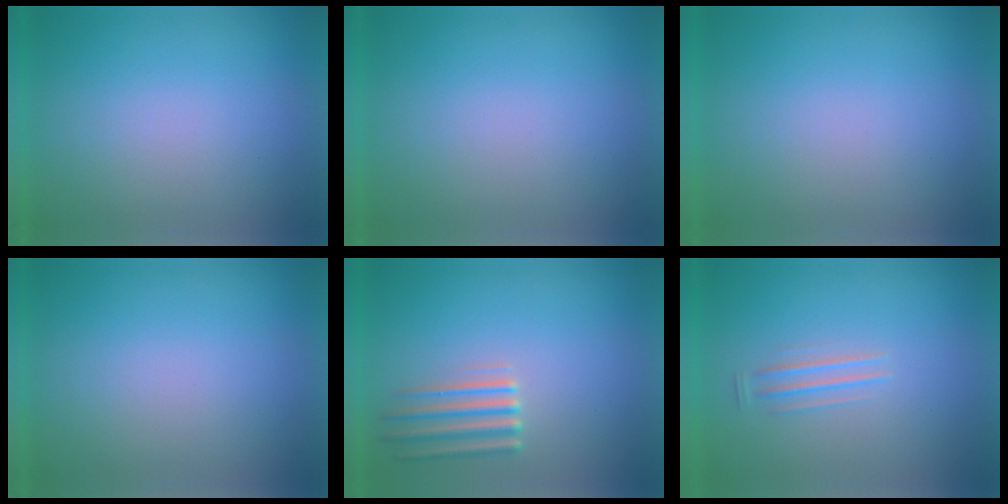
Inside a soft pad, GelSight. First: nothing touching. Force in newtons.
{"total": 0.0}
{"total": 1.0}
{"total": 0.0}
{"total": 2.3}
{"total": 1.4}